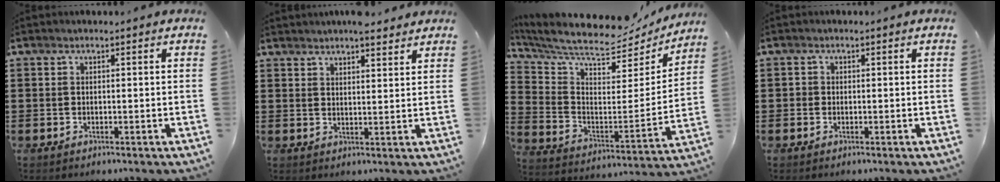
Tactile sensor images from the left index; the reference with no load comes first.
{"total": 3.7, "force": [3.5, 0.4, 1.1], "torque": [-0.020, -0.007, 0.065]}
{"total": 7.7, "force": [7.0, 1.6, 2.7], "torque": [-0.091, -0.061, 0.116]}
{"total": 0.7, "force": [-0.2, 0.7, 0.3], "torque": [-0.008, 0.002, -0.004]}